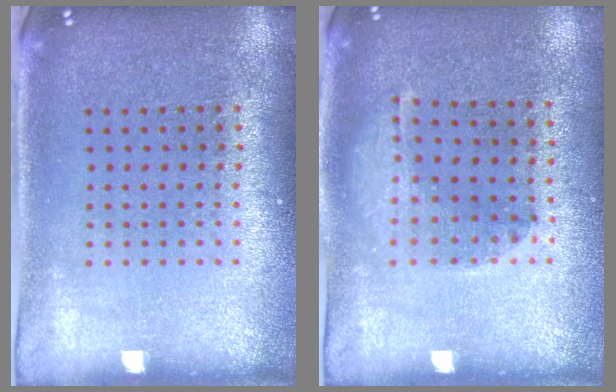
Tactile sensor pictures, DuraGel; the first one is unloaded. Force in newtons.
{"total": 1.0, "press": 1.0, "slide": 0.1}